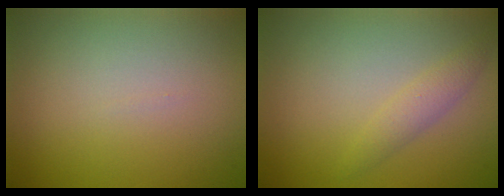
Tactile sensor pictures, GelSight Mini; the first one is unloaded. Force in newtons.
{"total": 1.5, "press": 1.5, "slide": 0.0}